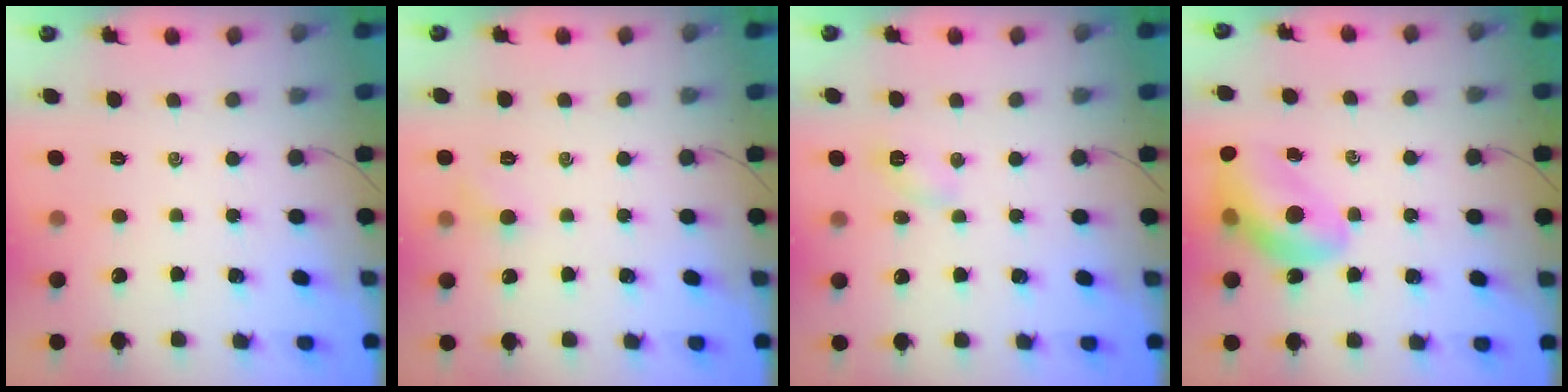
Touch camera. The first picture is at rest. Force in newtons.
{"total": 4.7, "press": 4.5, "slide": 1.4}
{"total": 4.2, "press": 4.0, "slide": 1.1}
{"total": 14.8, "press": 14.3, "slide": 3.9}